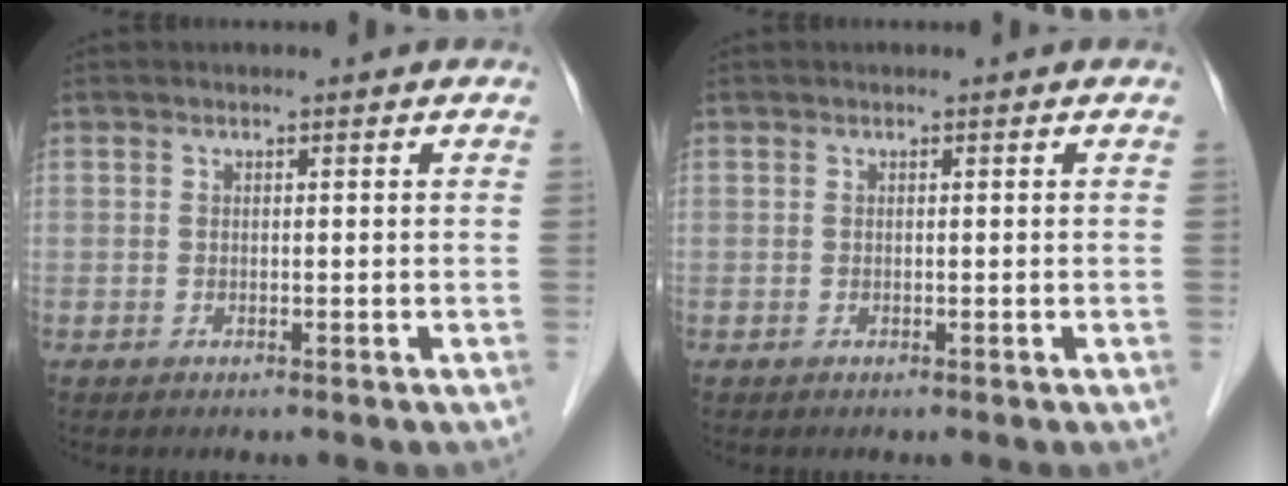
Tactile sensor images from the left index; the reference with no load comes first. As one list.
[{"total": 0.0}]